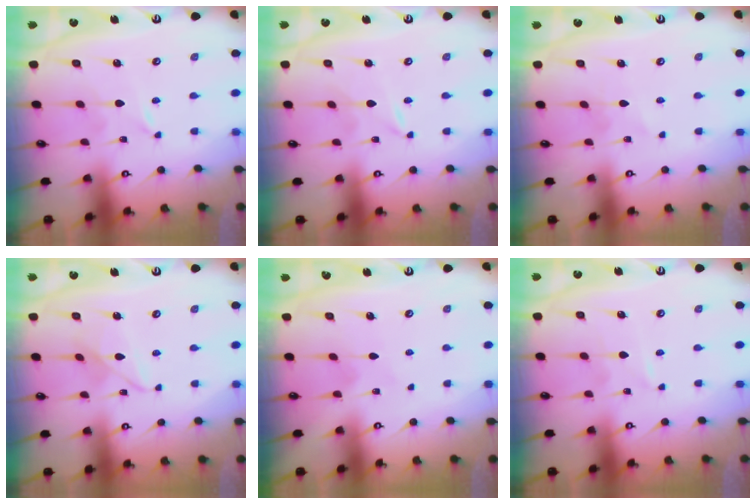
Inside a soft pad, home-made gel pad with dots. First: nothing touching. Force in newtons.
{"total": 0.0}
{"total": 1.4, "press": 1.4, "slide": 0.1}
{"total": 6.8, "press": 6.8, "slide": 0.4}
{"total": 4.2, "press": 4.2, "slide": 0.4}
{"total": 0.8, "press": 0.8, "slide": 0.1}